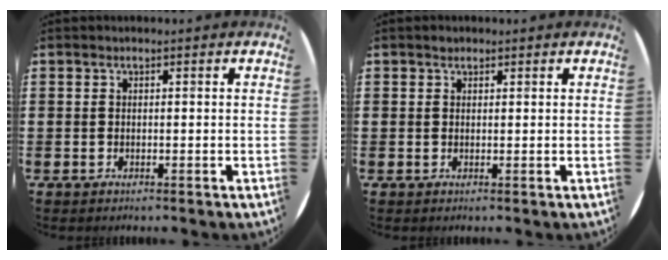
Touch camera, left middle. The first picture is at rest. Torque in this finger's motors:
{"motor_torque": [0.26, -0.20, 0.01, 0.01]}